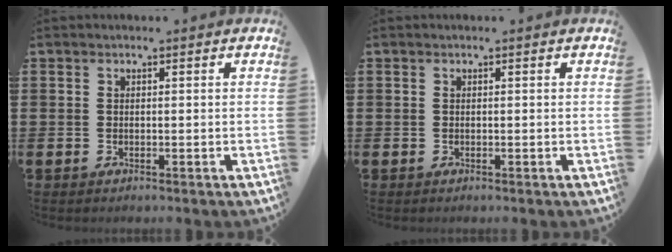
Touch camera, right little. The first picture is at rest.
{"total": 0.0}